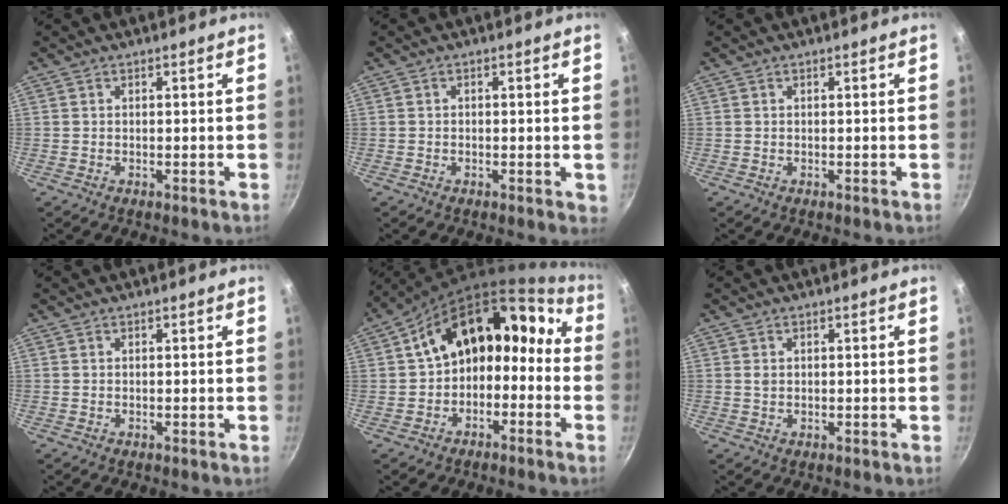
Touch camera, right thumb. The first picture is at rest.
{"total": 1.5, "force": [-0.3, 0.9, 1.1], "torque": [-0.012, 0.000, -0.005]}
{"total": 0.0}
{"total": 0.0}
{"total": 15.7, "force": [-1.9, 11.4, 10.7], "torque": [-0.120, 0.089, -0.033]}
{"total": 0.9, "force": [0.3, 0.7, 0.5], "torque": [-0.009, 0.000, 0.007]}